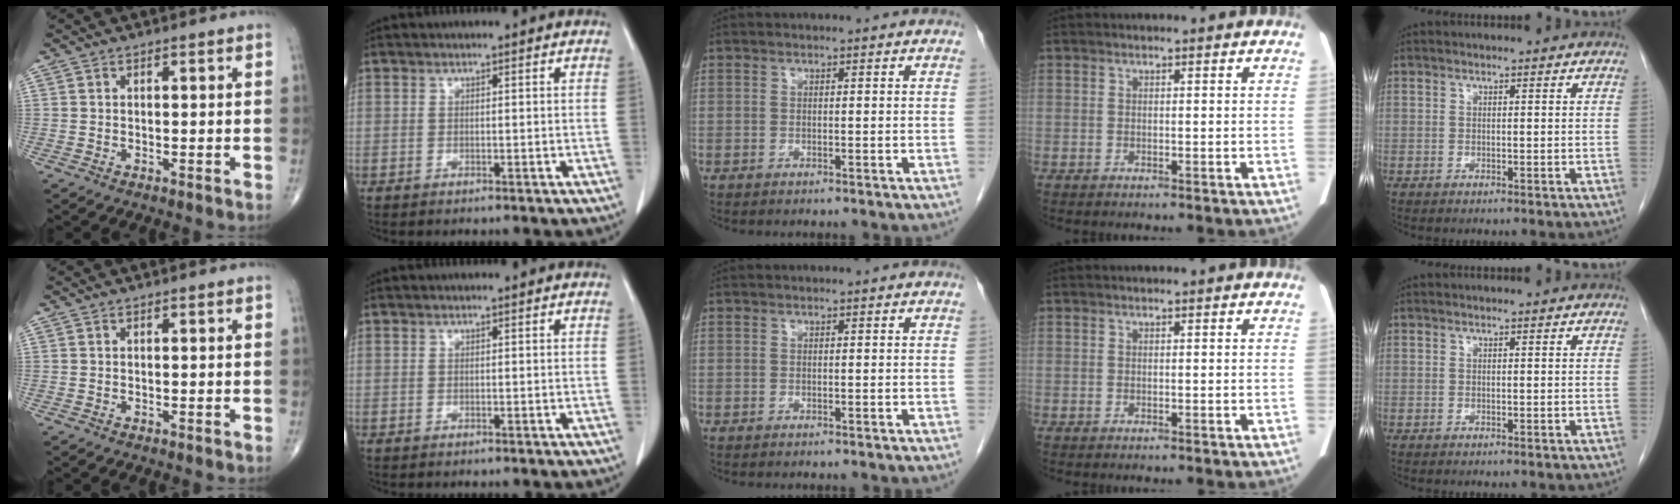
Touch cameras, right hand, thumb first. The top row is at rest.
{}